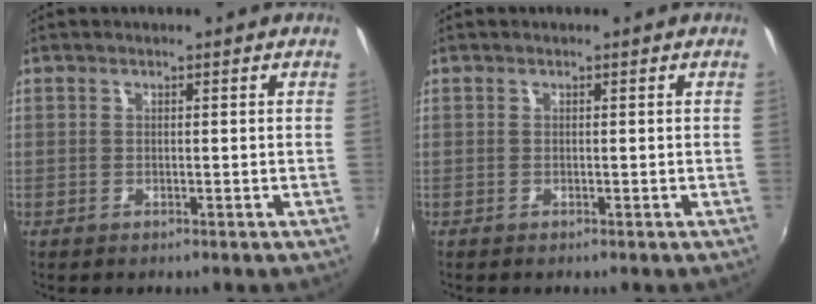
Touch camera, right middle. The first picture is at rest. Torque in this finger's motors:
{"motor_torque": [0.14, -0.52, 0.01, 0.00]}